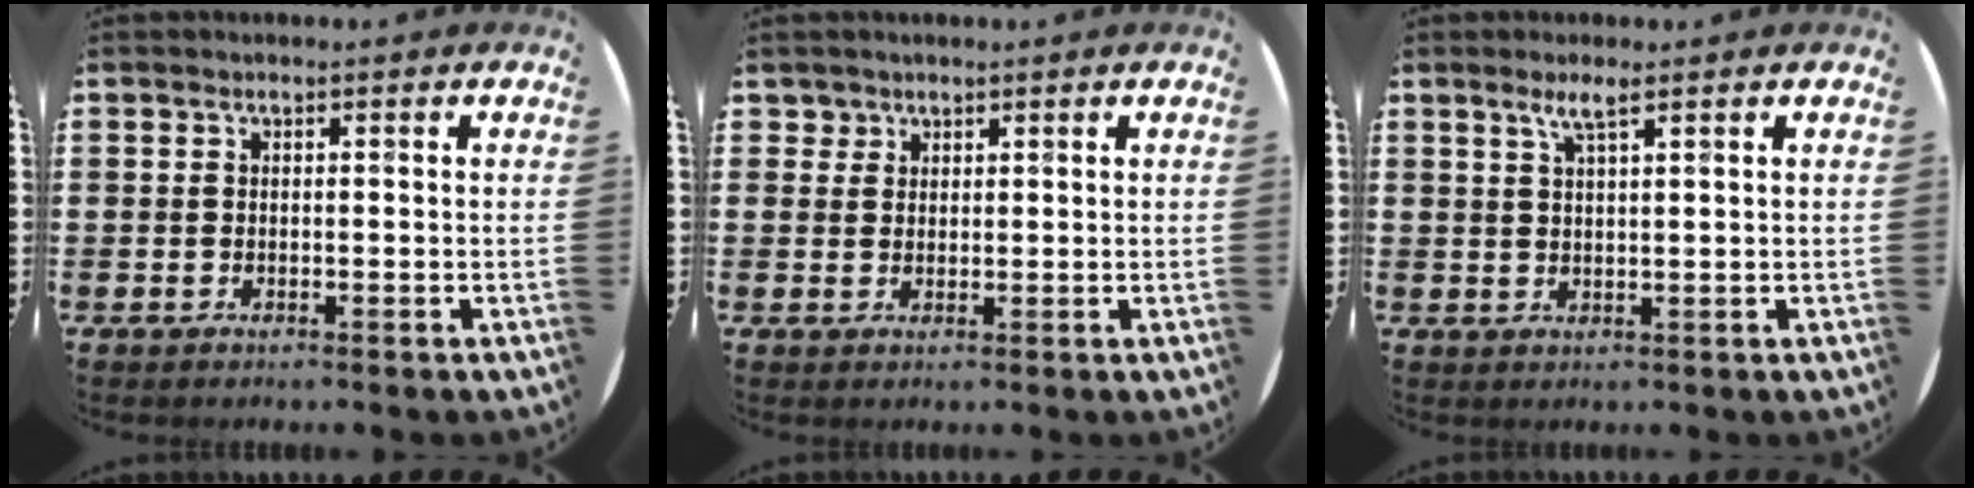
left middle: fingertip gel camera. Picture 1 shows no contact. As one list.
[{"total": 1.7, "force": [1.3, 1.0, 0.1], "torque": [0.012, -0.004, 0.023]}, {"total": 2.6, "force": [1.9, 0.2, 1.9], "torque": [-0.039, 0.002, 0.032]}]